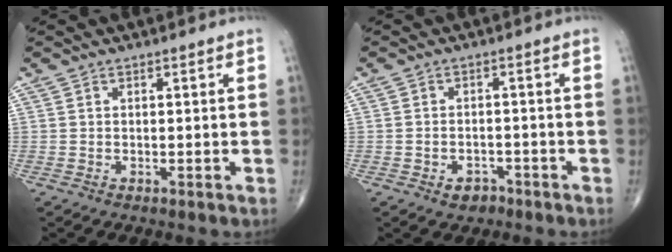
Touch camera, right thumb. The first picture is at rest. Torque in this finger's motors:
{"motor_torque": [-0.09, 0.21, -0.03, 0.10, 0.09]}